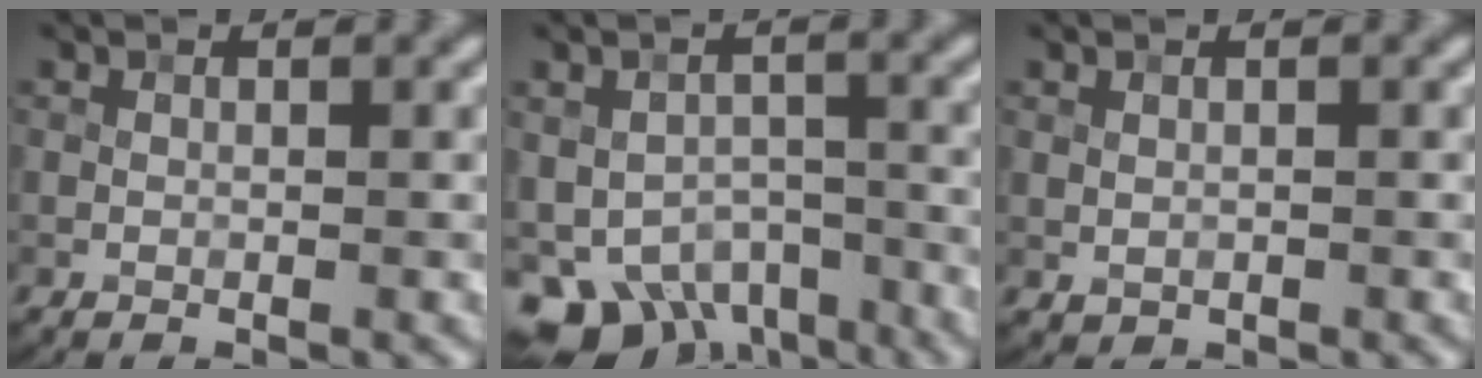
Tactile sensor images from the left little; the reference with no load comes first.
{"total": 8.1, "force": [-5.5, 4.4, 4.0], "torque": [-0.063, -0.020, -0.087]}
{"total": 0.5, "force": [0.1, 0.4, 0.3], "torque": [-0.008, -0.003, 0.005]}